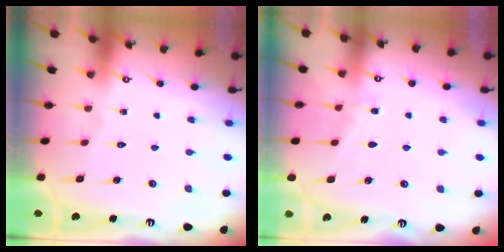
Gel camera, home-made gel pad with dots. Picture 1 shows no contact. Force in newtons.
{"total": 4.5, "press": 4.5, "slide": 0.5}